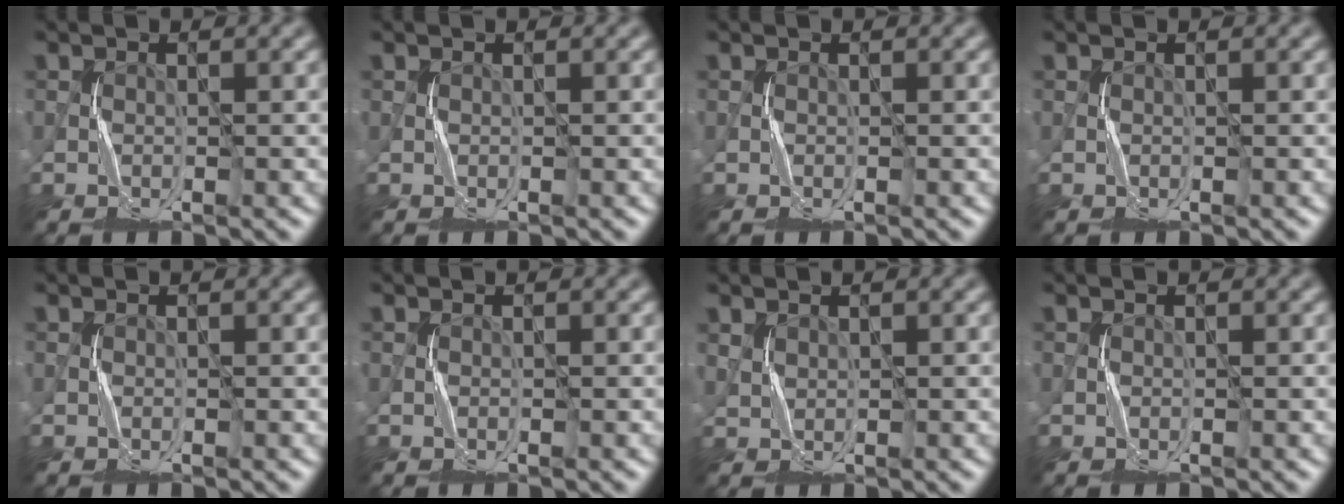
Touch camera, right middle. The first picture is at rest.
{"total": 0.0}
{"total": 0.0}
{"total": 0.0}
{"total": 0.0}
{"total": 0.0}
{"total": 1.1, "force": [0.8, 0.6, 0.3], "torque": [-0.017, 0.000, 0.020]}
{"total": 0.0}